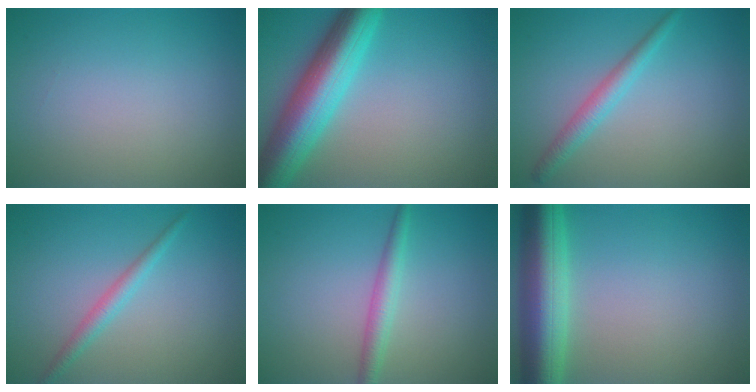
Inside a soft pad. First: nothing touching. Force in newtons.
{"total": 8.7, "press": 8.7, "slide": 0.4}
{"total": 2.2, "press": 2.2, "slide": 0.1}
{"total": 1.8, "press": 1.8, "slide": 0.1}
{"total": 2.2, "press": 2.2, "slide": 0.1}
{"total": 7.9, "press": 7.8, "slide": 0.4}